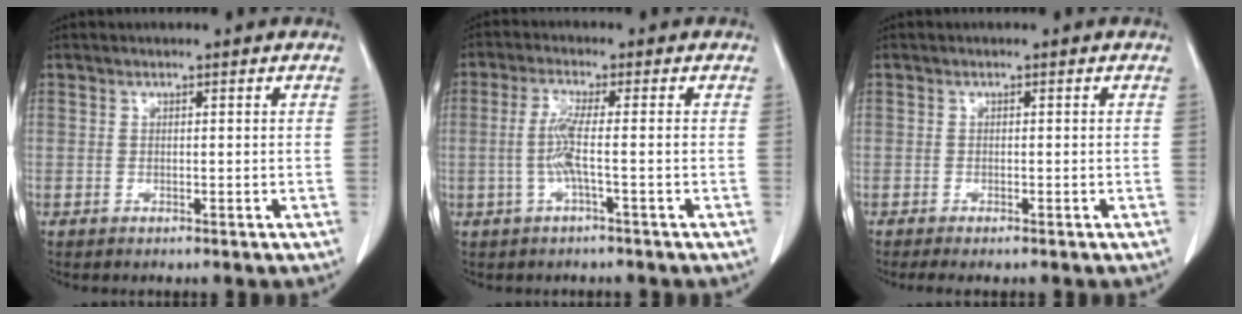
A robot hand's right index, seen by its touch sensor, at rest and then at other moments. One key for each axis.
{"total": 4.2, "fx": -0.9, "fy": -0.3, "fz": 4.1, "tx": -0.093, "ty": 0.002, "tz": -0.019}
{"total": 2.6, "fx": -2.2, "fy": 0.4, "fz": 1.4, "tx": -0.017, "ty": -0.007, "tz": -0.029}